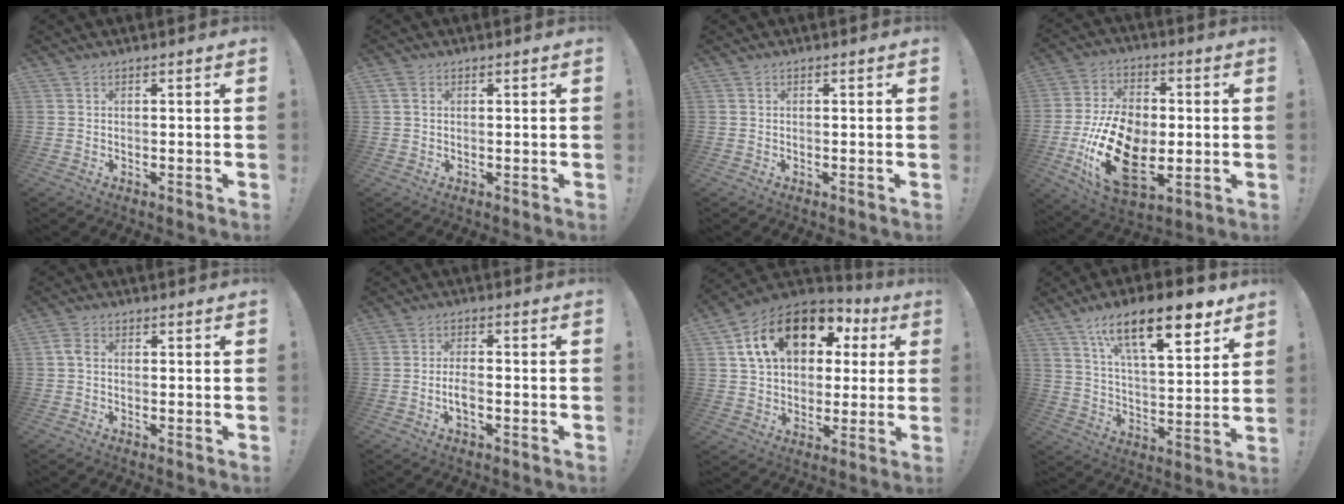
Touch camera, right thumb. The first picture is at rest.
{"total": 1.8, "force": [0.7, 1.2, 1.1], "torque": [-0.024, 0.005, 0.014]}
{"total": 0.0}
{"total": 22.6, "force": [-5.3, 14.2, 16.7], "torque": [-0.326, 0.026, -0.078]}
{"total": 2.9, "force": [0.1, 2.0, 2.2], "torque": [-0.046, 0.013, 0.004]}
{"total": 3.9, "force": [-1.5, 1.6, 3.2], "torque": [-0.074, 0.002, -0.027]}
{"total": 19.5, "force": [8.0, 12.7, 12.4], "torque": [-0.195, -0.021, 0.144]}
{"total": 19.5, "force": [11.1, 6.6, 14.6], "torque": [-0.230, -0.053, 0.178]}